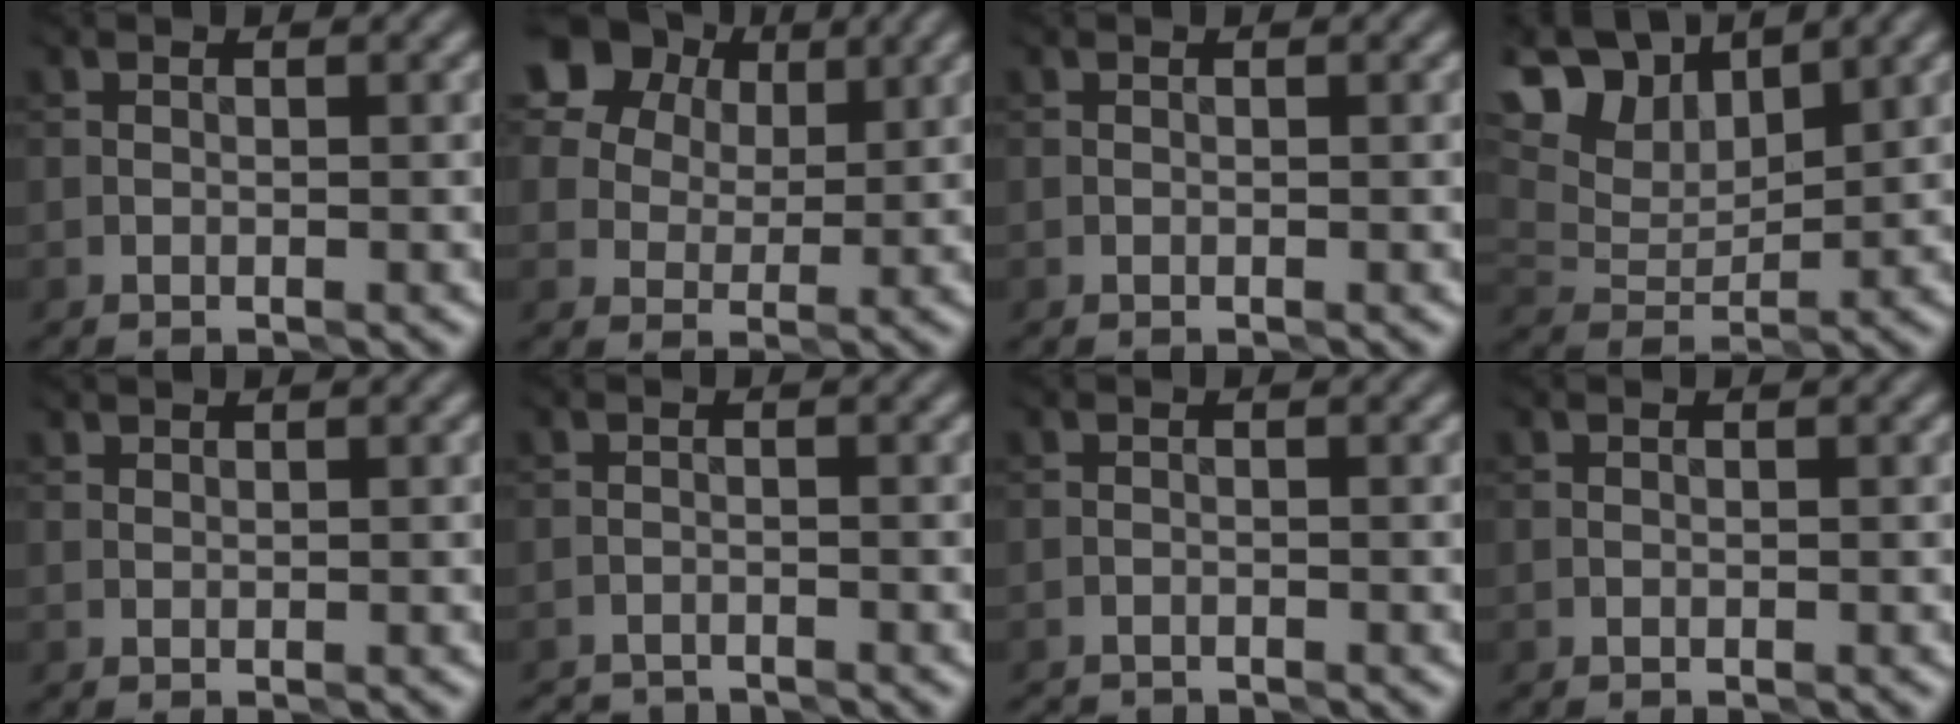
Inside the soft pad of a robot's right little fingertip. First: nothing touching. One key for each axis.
{"total": 8.0, "fx": 4.0, "fy": 6.4, "fz": 2.8, "tx": -0.050, "ty": 0.024, "tz": 0.055}
{"total": 0.0}
{"total": 8.0, "fx": 6.6, "fy": 3.2, "fz": 3.3, "tx": -0.089, "ty": 0.017, "tz": 0.112}
{"total": 0.0}
{"total": 2.6, "fx": -2.6, "fy": 0.4, "fz": 0.1, "tx": 0.000, "ty": -0.011, "tz": -0.052}
{"total": 1.4, "fx": -1.4, "fy": 0.1, "fz": -0.1, "tx": 0.002, "ty": -0.008, "tz": -0.033}
{"total": 0.0}